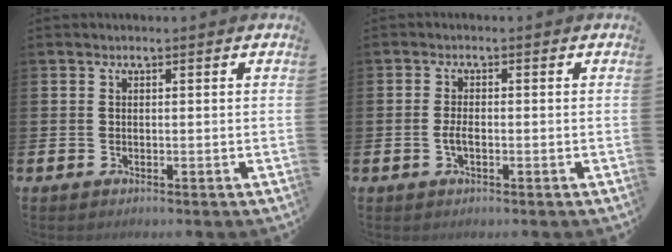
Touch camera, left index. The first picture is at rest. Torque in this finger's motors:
{"motor_torque": [0.26, -0.03, 0.07, 0.07]}